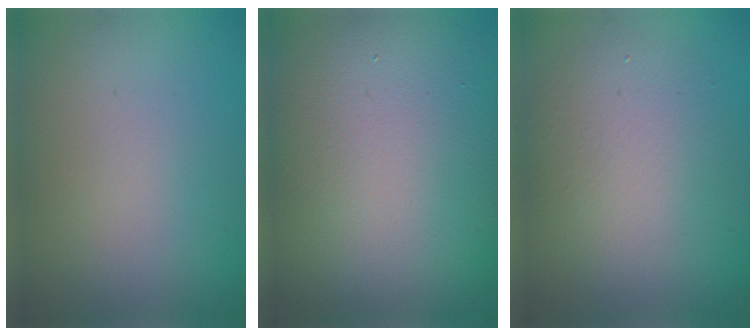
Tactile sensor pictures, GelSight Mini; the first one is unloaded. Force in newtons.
{"total": 16.0, "press": 16.0, "slide": 0.9}
{"total": 5.1, "press": 5.1, "slide": 0.2}